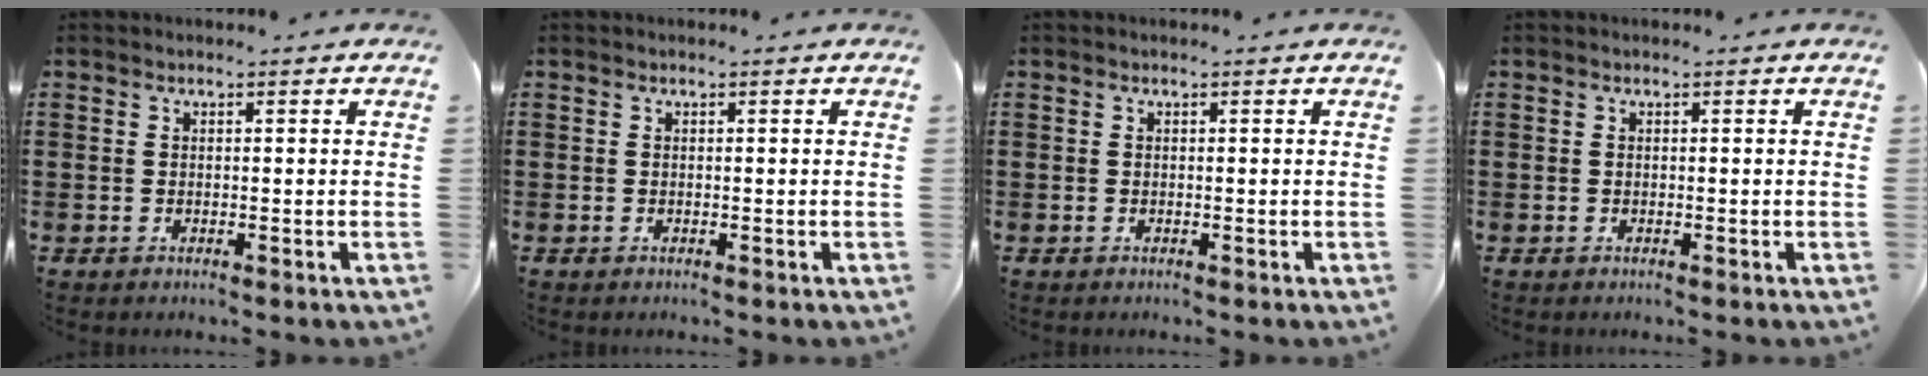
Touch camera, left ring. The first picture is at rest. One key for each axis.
{"total": 0.0}
{"total": 0.0}
{"total": 0.0}